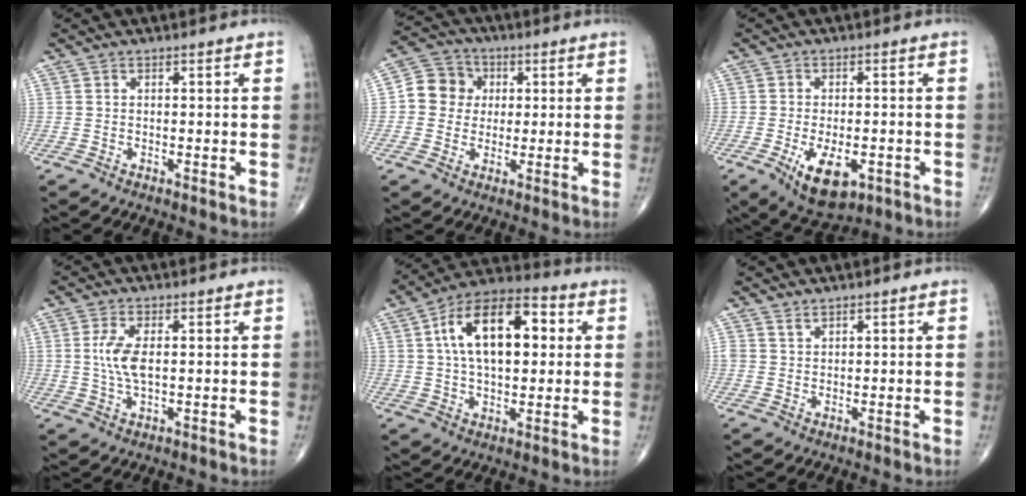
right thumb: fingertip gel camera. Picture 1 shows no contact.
{"total": 8.2, "force": [0.8, 7.6, 3.0], "torque": [-0.023, 0.012, 0.002]}
{"total": 9.6, "force": [-3.5, 4.8, 7.5], "torque": [-0.114, -0.002, -0.045]}
{"total": 5.8, "force": [0.6, 2.4, 5.2], "torque": [-0.118, -0.003, 0.013]}
{"total": 17.8, "force": [3.6, 9.4, 14.6], "torque": [-0.224, 0.023, 0.051]}
{"total": 1.1, "force": [1.0, 0.4, 0.3], "torque": [0.001, -0.007, 0.020]}